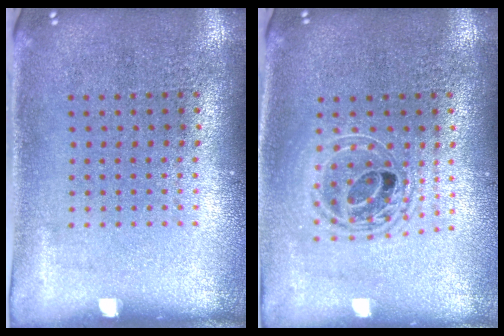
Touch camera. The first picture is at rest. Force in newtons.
{"total": 1.6, "press": 1.4, "slide": 0.9}